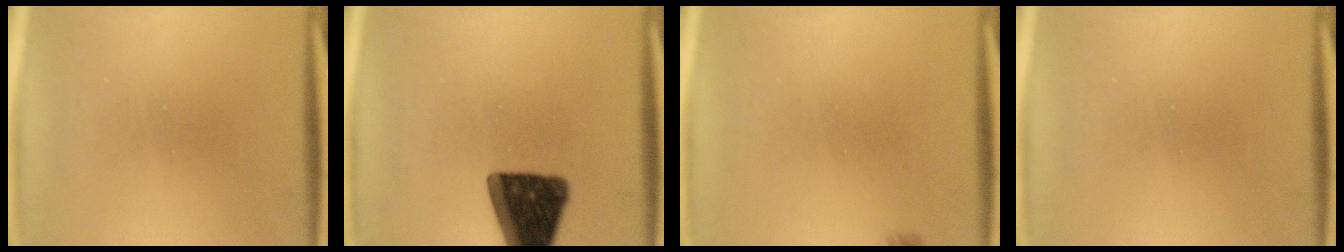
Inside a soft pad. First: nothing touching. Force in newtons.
{"total": 16.9}
{"total": 1.1}
{"total": 0.0}